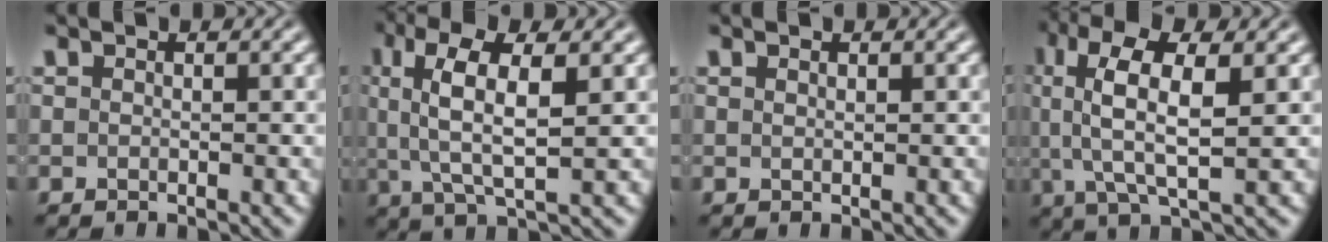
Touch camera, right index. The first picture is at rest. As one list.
[{"total": 5.7, "force": [1.3, 1.7, 5.3], "torque": [-0.101, 0.001, 0.027]}, {"total": 0.9, "force": [0.4, -0.8, 0.2], "torque": [0.002, -0.005, 0.012]}, {"total": 7.0, "force": [1.6, 2.7, 6.2], "torque": [-0.128, -0.001, 0.027]}]